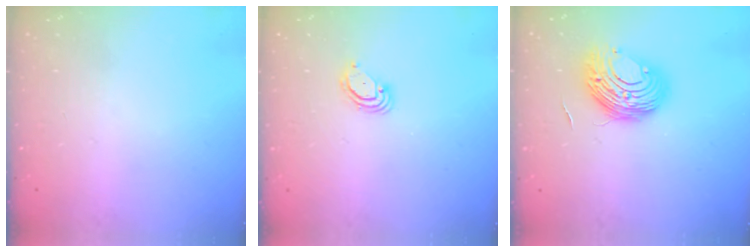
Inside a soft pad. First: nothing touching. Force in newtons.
{"total": 3.1, "press": 3.1, "slide": 0.2}
{"total": 11.4, "press": 11.3, "slide": 0.5}